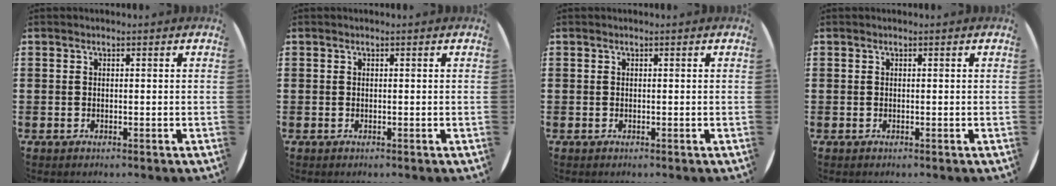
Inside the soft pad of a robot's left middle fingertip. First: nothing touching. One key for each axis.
{"total": 0.0}
{"total": 0.0}
{"total": 0.0}